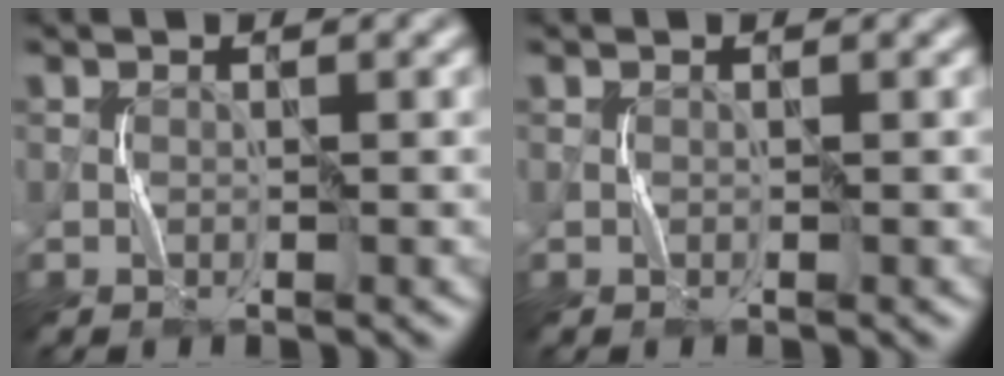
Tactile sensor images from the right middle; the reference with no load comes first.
{"total": 0.0}